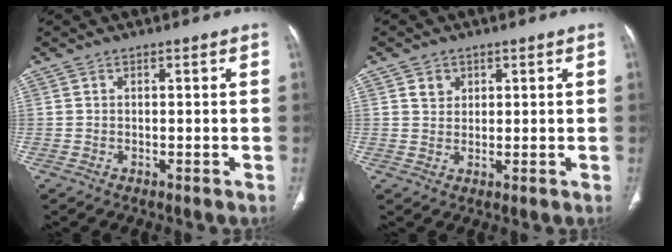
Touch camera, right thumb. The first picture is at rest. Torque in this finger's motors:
{"motor_torque": [-0.63, 0.46, 0.30, 0.13, -0.01]}